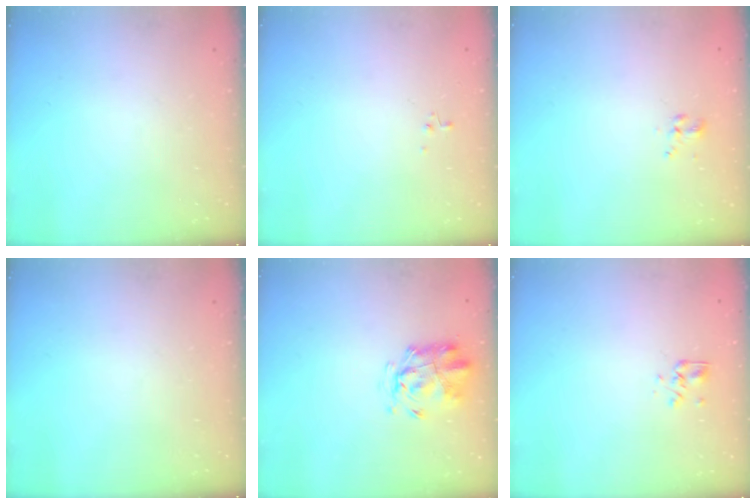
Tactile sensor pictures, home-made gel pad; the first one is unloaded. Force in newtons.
{"total": 0.9, "press": 0.8, "slide": 0.3}
{"total": 2.1, "press": 1.8, "slide": 1.1}
{"total": 0.0}
{"total": 2.9, "press": 2.9, "slide": 0.7}
{"total": 2.7, "press": 2.4, "slide": 1.2}